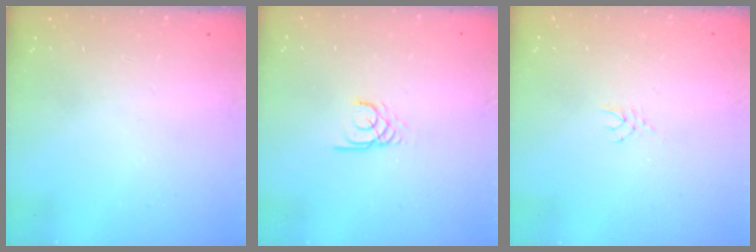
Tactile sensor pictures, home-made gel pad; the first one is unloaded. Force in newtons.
{"total": 2.1, "press": 2.1, "slide": 0.0}
{"total": 2.1, "press": 2.1, "slide": 0.3}